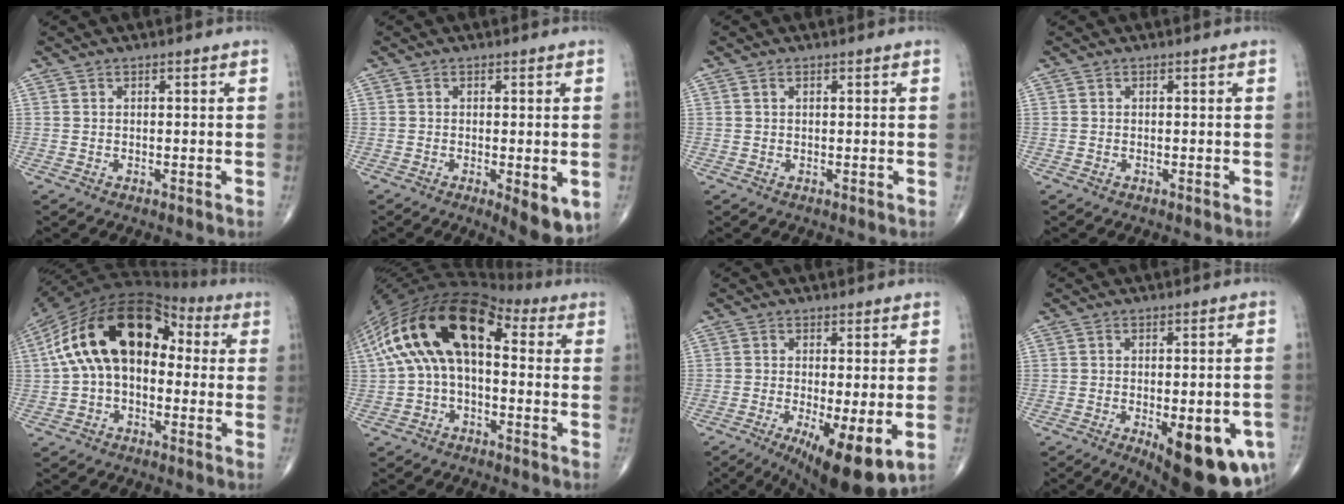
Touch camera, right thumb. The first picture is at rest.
{"total": 7.0, "force": [-1.9, 2.4, 6.2], "torque": [-0.076, -0.016, -0.025]}
{"total": 0.6, "force": [0.3, 0.3, 0.4], "torque": [-0.010, 0.005, 0.004]}
{"total": 0.0}
{"total": 18.9, "force": [1.7, 11.6, 14.8], "torque": [-0.251, 0.048, 0.016]}
{"total": 18.6, "force": [2.2, 9.9, 15.6], "torque": [-0.291, 0.053, 0.022]}
{"total": 12.7, "force": [-4.1, 3.6, 11.4], "torque": [-0.171, -0.021, -0.056]}
{"total": 18.2, "force": [-7.1, 7.0, 15.2], "torque": [-0.147, 0.001, -0.080]}